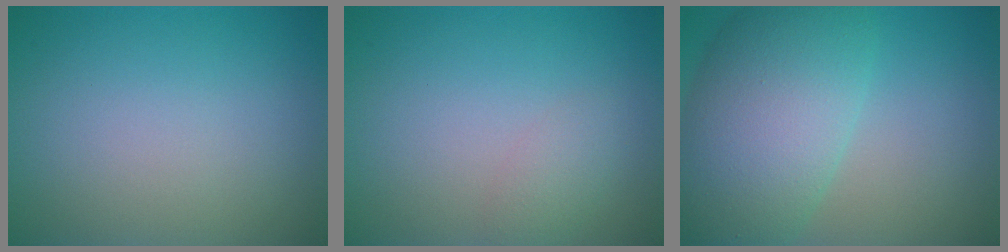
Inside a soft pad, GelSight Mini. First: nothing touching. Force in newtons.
{"total": 1.4, "press": 1.4, "slide": 0.1}
{"total": 9.9, "press": 9.9, "slide": 0.3}